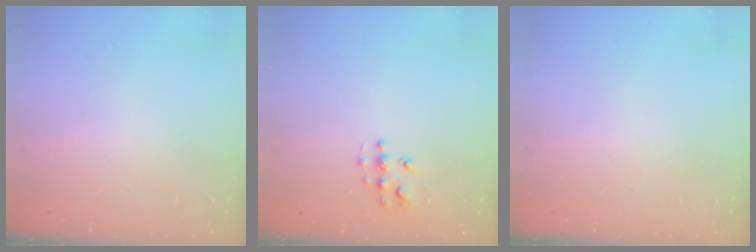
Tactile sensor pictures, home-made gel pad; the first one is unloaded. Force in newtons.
{"total": 6.7, "press": 6.7, "slide": 0.3}
{"total": 0.0}